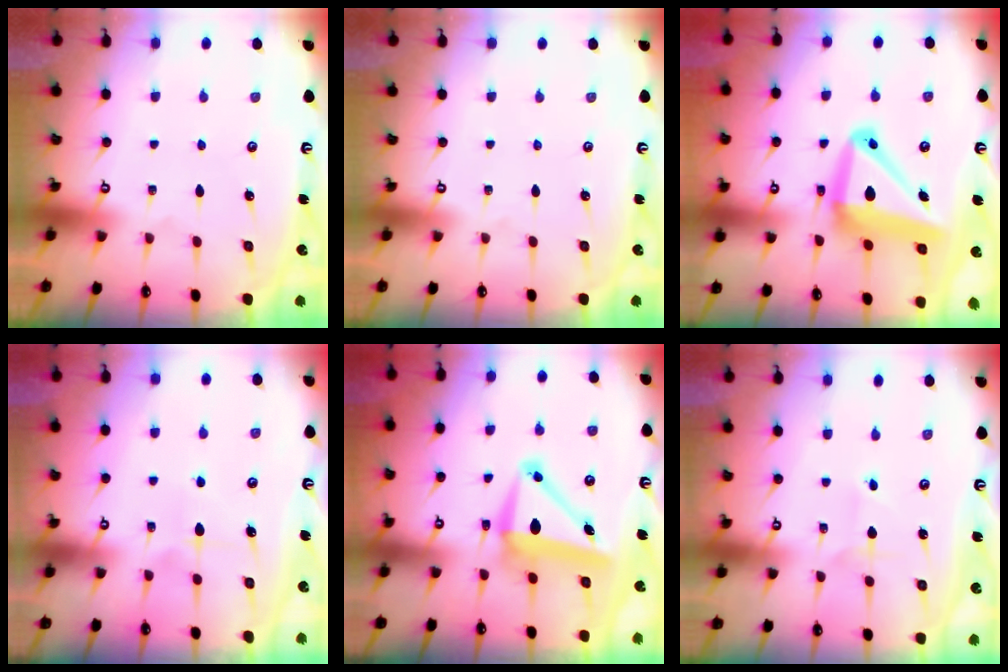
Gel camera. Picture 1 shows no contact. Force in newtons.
{"total": 0.0}
{"total": 15.9, "press": 15.8, "slide": 2.3}
{"total": 5.8, "press": 5.8, "slide": 0.2}
{"total": 10.3, "press": 9.8, "slide": 3.2}
{"total": 1.4, "press": 1.4, "slide": 0.1}